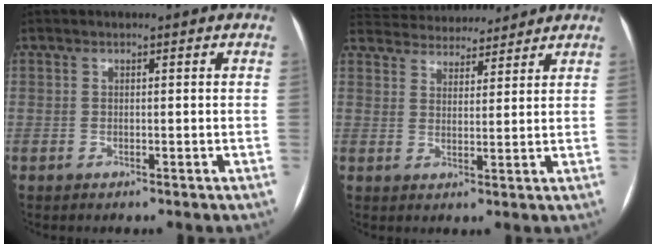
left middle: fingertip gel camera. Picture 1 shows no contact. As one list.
[{"total": 13.6, "force": [12.7, 3.7, 3.4], "torque": [-0.064, 0.034, 0.193]}]